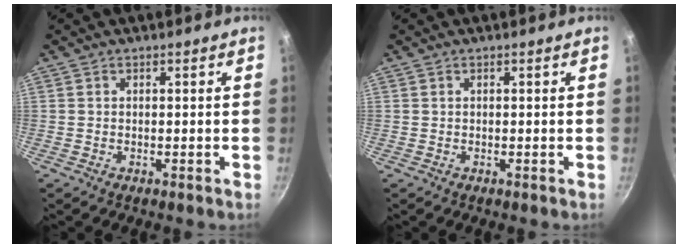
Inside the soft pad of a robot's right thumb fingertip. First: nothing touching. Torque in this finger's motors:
{"motor_torque": [-0.02, 0.02, 0.00, 0.00, 0.00]}